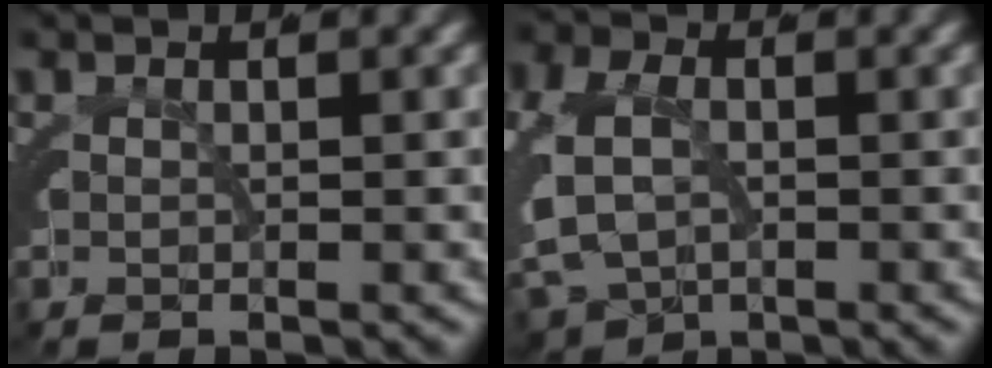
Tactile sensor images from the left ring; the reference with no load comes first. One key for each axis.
{"total": 7.5, "fx": -2.0, "fy": 6.5, "fz": 3.2, "tx": -0.089, "ty": -0.029, "tz": -0.027}